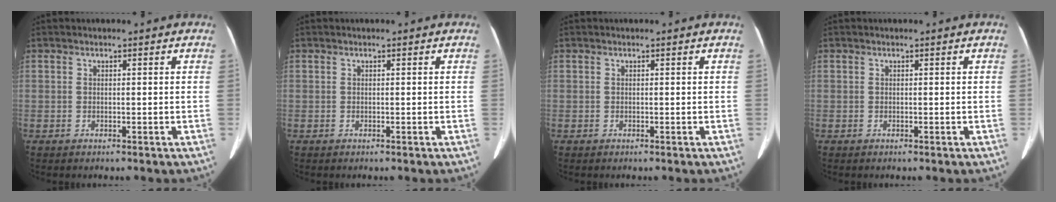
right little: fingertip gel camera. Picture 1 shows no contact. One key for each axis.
{"total": 0.0}
{"total": 0.0}
{"total": 0.0}